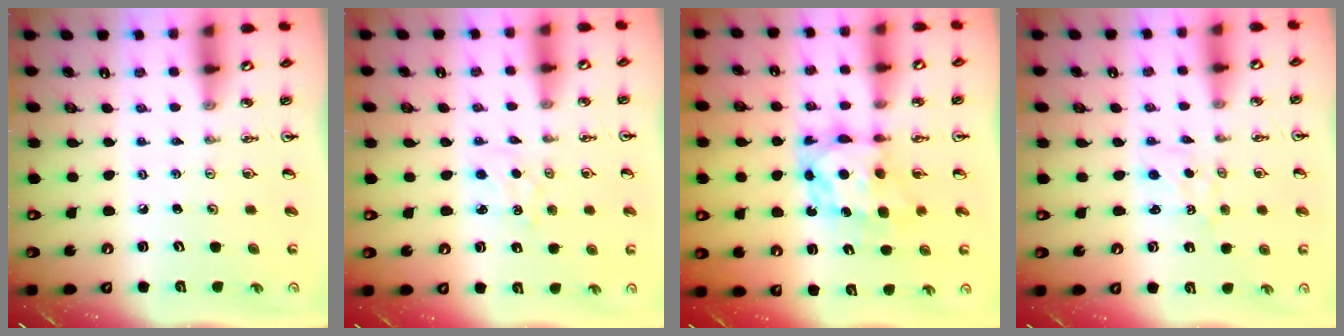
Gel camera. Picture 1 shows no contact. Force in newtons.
{"total": 3.6, "press": 3.5, "slide": 0.5}
{"total": 7.5, "press": 7.4, "slide": 0.7}
{"total": 0.9, "press": 0.7, "slide": 0.5}